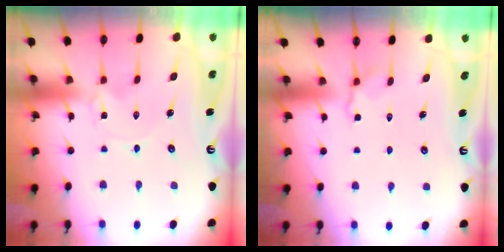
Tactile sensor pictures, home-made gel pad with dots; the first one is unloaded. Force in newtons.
{"total": 3.8, "press": 3.4, "slide": 1.7}